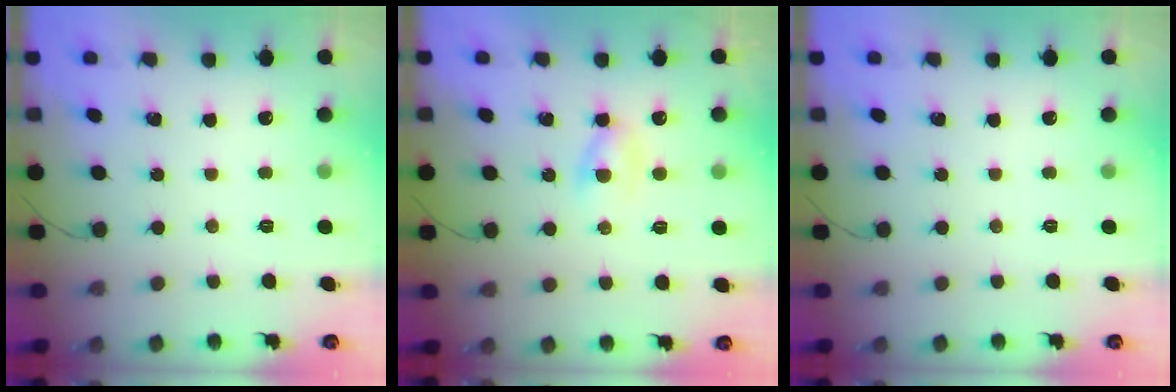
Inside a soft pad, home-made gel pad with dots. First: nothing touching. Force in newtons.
{"total": 2.2, "press": 2.0, "slide": 1.1}
{"total": 0.0}